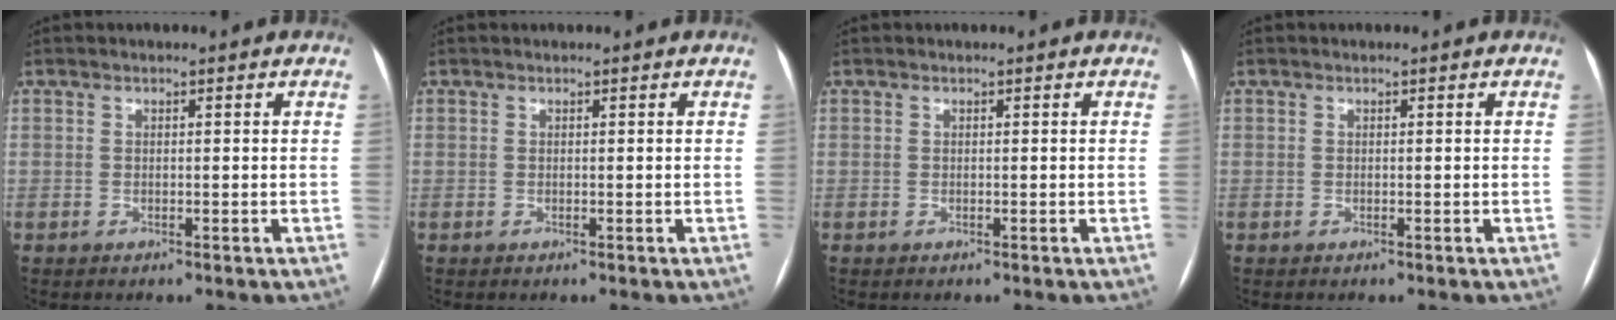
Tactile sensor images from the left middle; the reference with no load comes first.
{"total": 0.0}
{"total": 0.0}
{"total": 0.0}